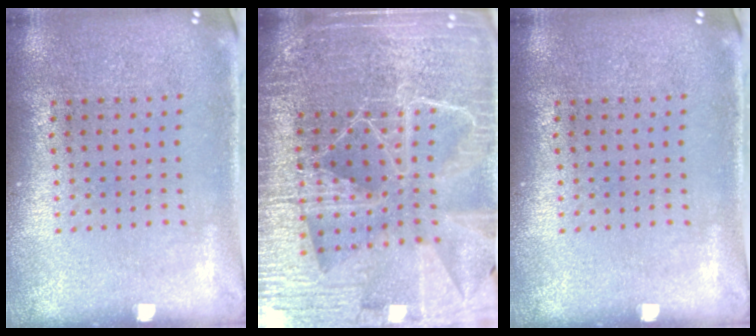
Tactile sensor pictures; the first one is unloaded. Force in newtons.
{"total": 6.1, "press": 5.3, "slide": 3.0}
{"total": 0.0}